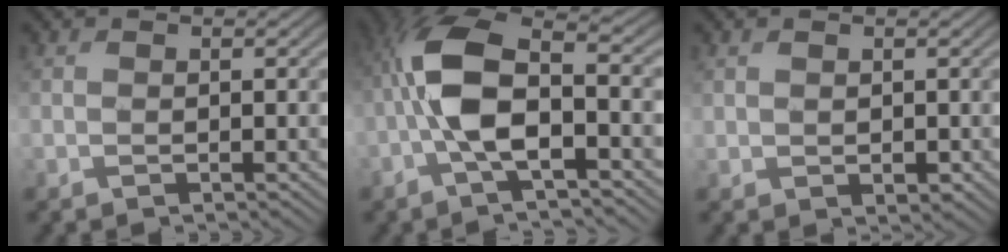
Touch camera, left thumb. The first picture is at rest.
{"total": 9.4, "force": [-2.0, 3.4, 8.5], "torque": [-0.172, 0.019, -0.050]}
{"total": 1.6, "force": [0.4, 1.1, 1.0], "torque": [-0.021, -0.005, 0.013]}